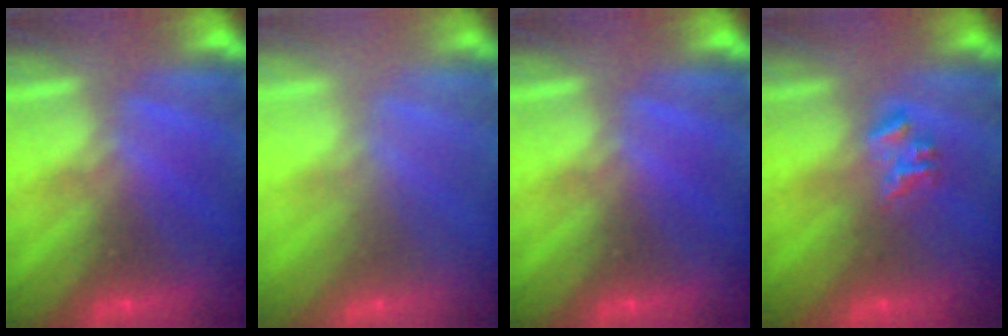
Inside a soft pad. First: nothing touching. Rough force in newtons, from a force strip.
{"total": 2.3}
{"total": 0.0}
{"total": 2.2}